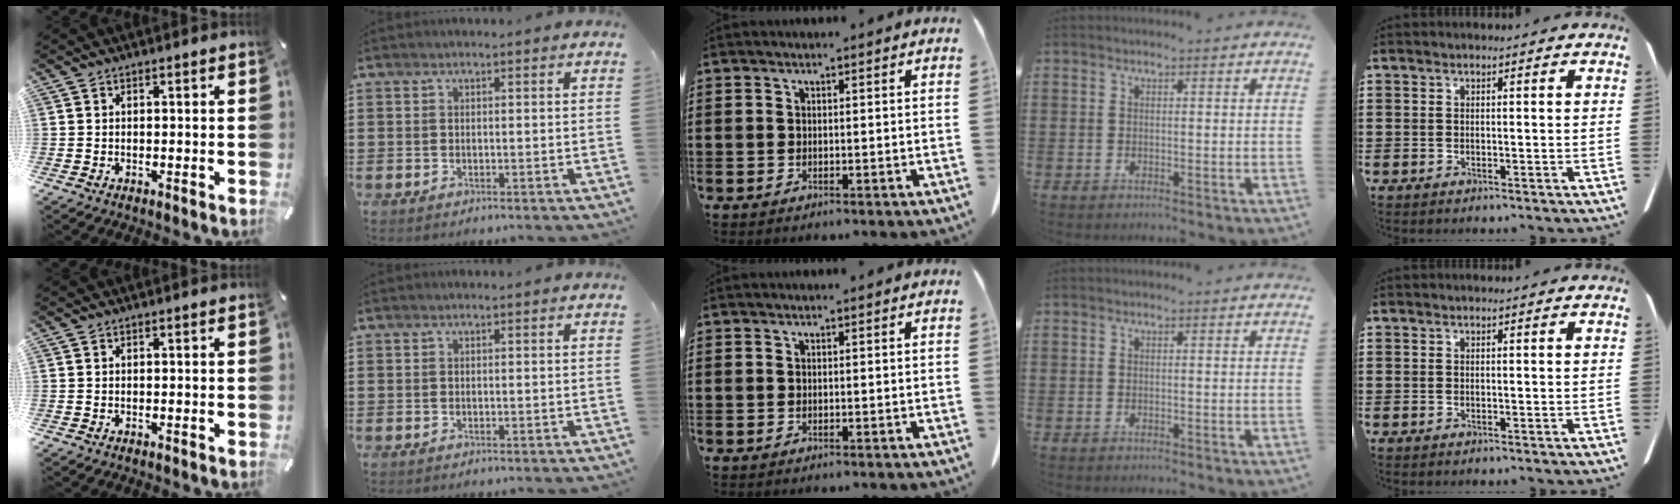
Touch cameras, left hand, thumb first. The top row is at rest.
{}